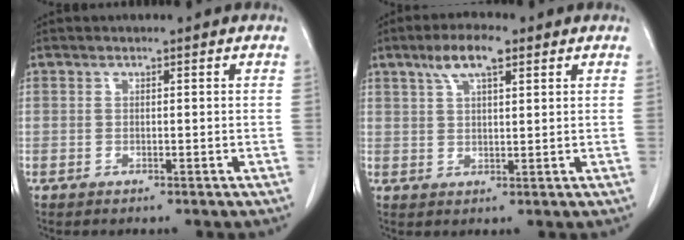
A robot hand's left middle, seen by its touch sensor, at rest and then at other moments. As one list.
[{"total": 5.9, "force": [3.5, 1.4, 4.5], "torque": [-0.090, 0.012, 0.063]}]